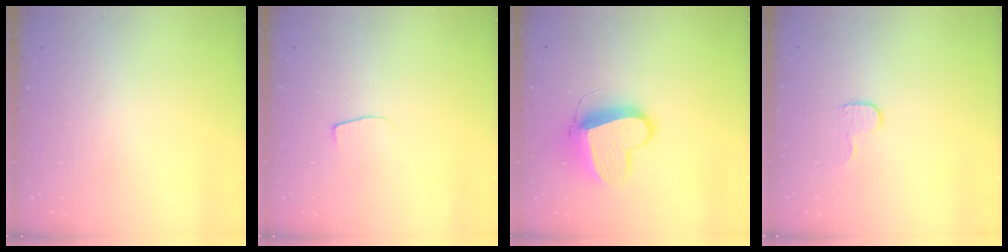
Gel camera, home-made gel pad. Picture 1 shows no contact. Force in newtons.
{"total": 4.3, "press": 4.3, "slide": 0.5}
{"total": 13.4, "press": 13.3, "slide": 1.3}
{"total": 5.4, "press": 5.3, "slide": 0.5}